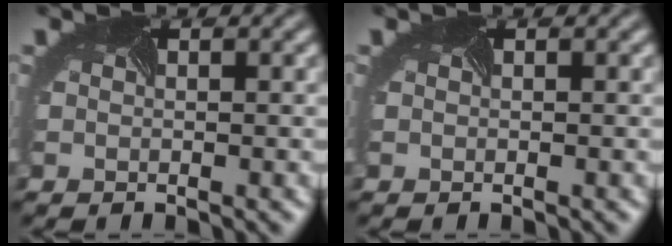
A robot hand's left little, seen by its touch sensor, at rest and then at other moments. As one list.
[{"total": 0.0}]